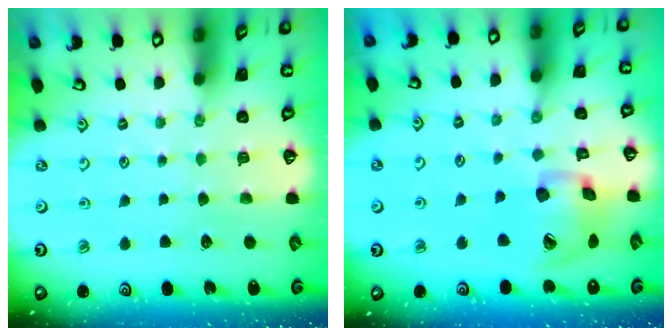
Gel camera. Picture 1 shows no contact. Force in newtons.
{"total": 15.4, "press": 15.2, "slide": 2.2}